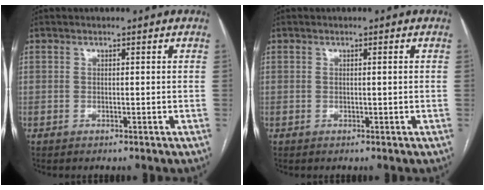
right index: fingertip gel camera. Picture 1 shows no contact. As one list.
[{"total": 0.5, "force": [0.1, 0.0, 0.5], "torque": [-0.008, 0.000, 0.001]}]